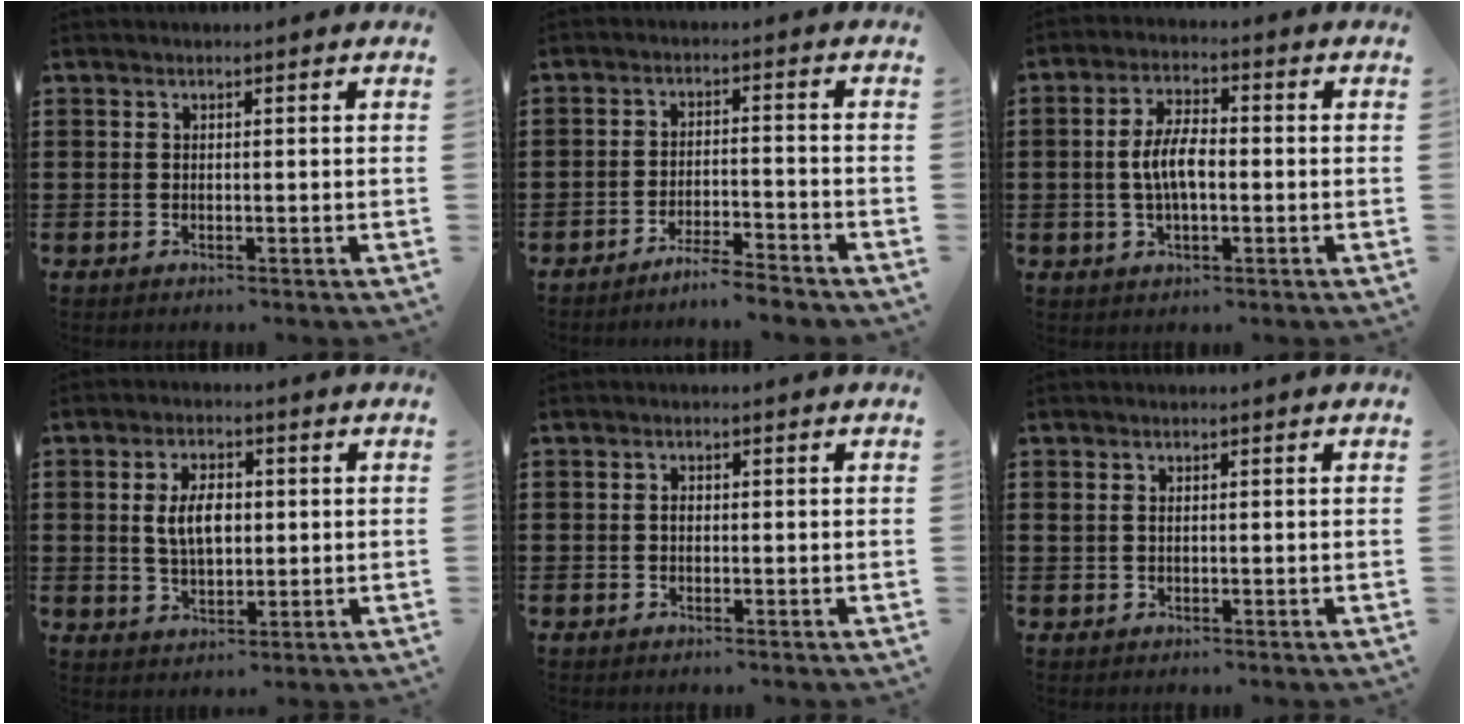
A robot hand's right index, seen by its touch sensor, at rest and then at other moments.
{"total": 4.1, "force": [-4.0, -0.5, 0.9], "torque": [-0.018, -0.002, -0.081]}
{"total": 6.0, "force": [-0.4, 2.6, 5.4], "torque": [-0.119, -0.001, -0.014]}
{"total": 5.8, "force": [0.6, 3.1, 4.8], "torque": [-0.090, 0.002, 0.002]}
{"total": 0.9, "force": [-0.1, 0.5, 0.8], "torque": [-0.016, 0.000, -0.001]}
{"total": 0.8, "force": [0.2, 0.6, 0.5], "torque": [-0.011, 0.005, 0.004]}